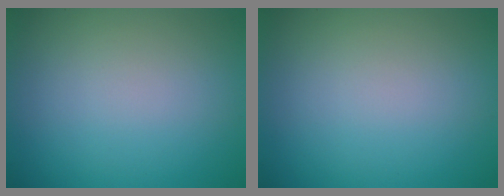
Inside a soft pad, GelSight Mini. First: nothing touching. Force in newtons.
{"total": 0.0}